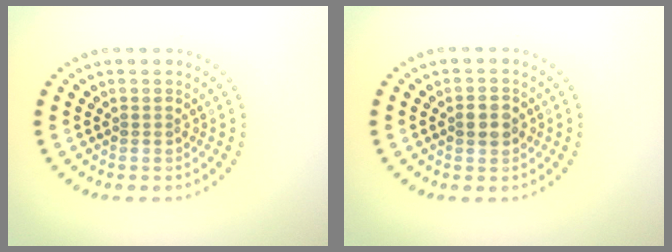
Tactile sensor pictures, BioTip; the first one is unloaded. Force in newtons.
{"total": 1.9, "press": 1.9, "slide": 0.2}